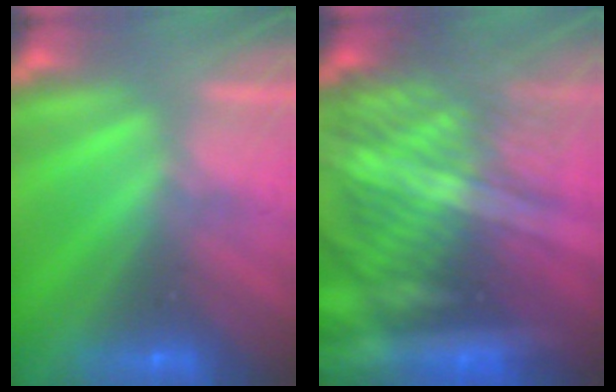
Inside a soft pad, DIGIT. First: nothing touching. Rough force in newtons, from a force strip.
{"total": 9.8}